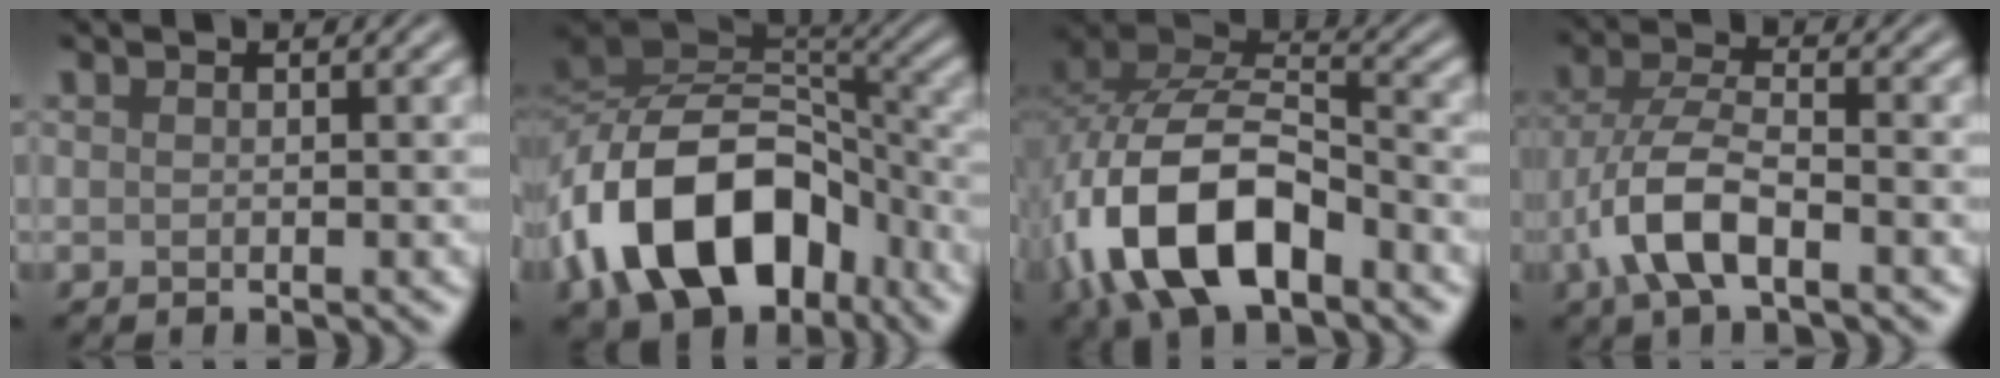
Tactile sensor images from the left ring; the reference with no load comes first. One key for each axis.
{"total": 13.7, "fx": -6.2, "fy": 8.7, "fz": 8.6, "tx": -0.156, "ty": 0.011, "tz": -0.119}
{"total": 12.3, "fx": -5.6, "fy": 6.2, "fz": 9.1, "tx": -0.181, "ty": 0.008, "tz": -0.113}
{"total": 6.3, "fx": -2.7, "fy": 2.6, "fz": 5.0, "tx": -0.108, "ty": 0.001, "tz": -0.061}